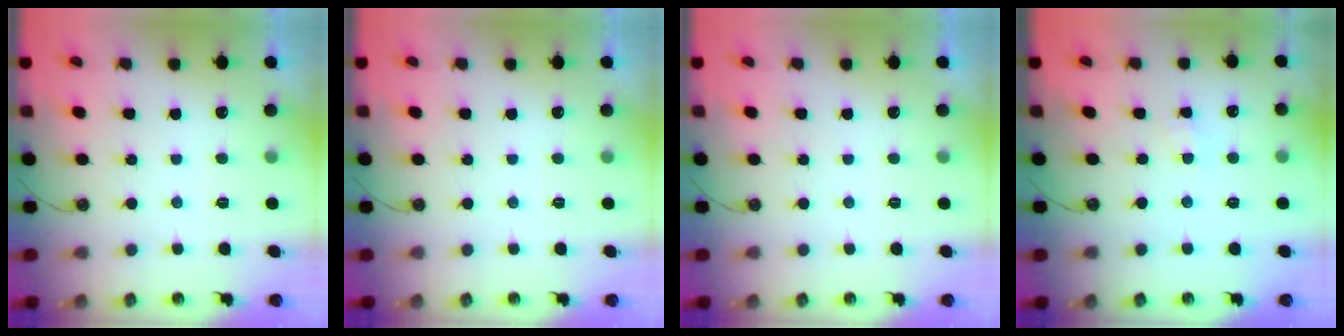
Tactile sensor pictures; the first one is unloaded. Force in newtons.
{"total": 0.0}
{"total": 0.0}
{"total": 4.2, "press": 4.2, "slide": 0.6}